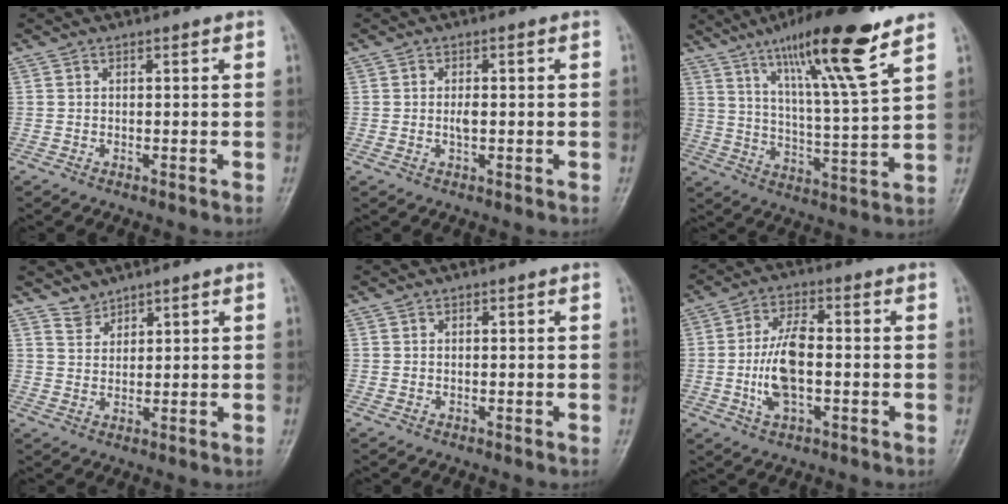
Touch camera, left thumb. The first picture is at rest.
{"total": 2.1, "force": [-0.2, 0.9, 1.9], "torque": [-0.039, 0.007, -0.003]}
{"total": 18.4, "force": [11.6, 1.9, 14.2], "torque": [-0.223, -0.053, 0.191]}
{"total": 2.6, "force": [2.4, 1.0, 0.0], "torque": [0.017, -0.016, 0.044]}
{"total": 0.0}
{"total": 10.5, "force": [-1.5, 4.6, 9.3], "torque": [-0.186, 0.014, -0.028]}